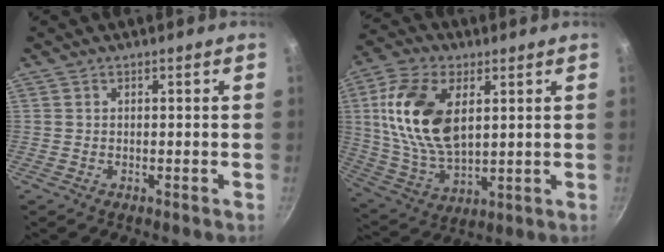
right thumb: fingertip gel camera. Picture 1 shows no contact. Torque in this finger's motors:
{"motor_torque": [0.96, 1.08, 1.91, 0.19, 0.44]}